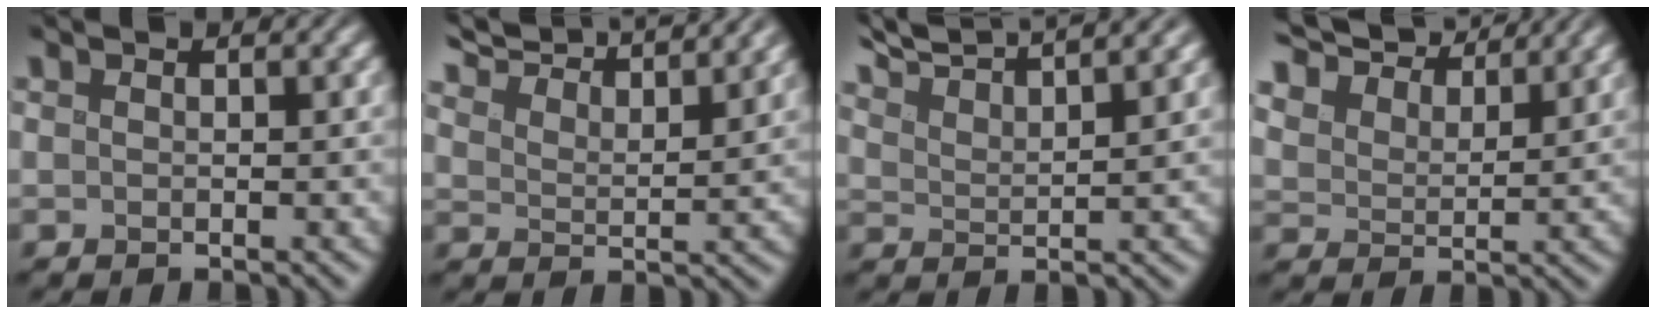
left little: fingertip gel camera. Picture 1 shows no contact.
{"total": 10.1, "force": [9.2, 1.9, 3.8], "torque": [-0.067, 0.014, 0.110]}
{"total": 7.3, "force": [6.7, 0.7, 2.9], "torque": [-0.061, 0.018, 0.100]}
{"total": 9.9, "force": [8.9, 3.0, 3.2], "torque": [-0.099, -0.005, 0.148]}